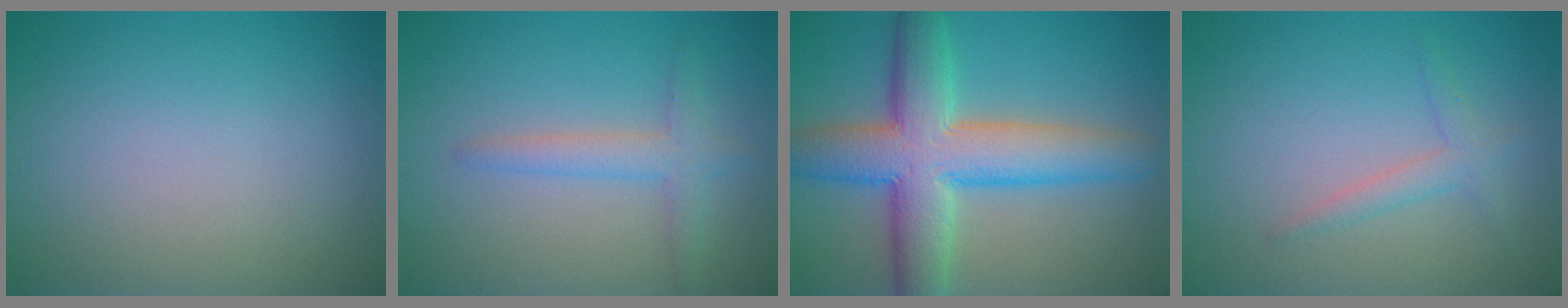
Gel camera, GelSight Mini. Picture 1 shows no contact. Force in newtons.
{"total": 2.4, "press": 2.4, "slide": 0.2}
{"total": 9.4, "press": 9.4, "slide": 0.3}
{"total": 1.6, "press": 1.6, "slide": 0.0}